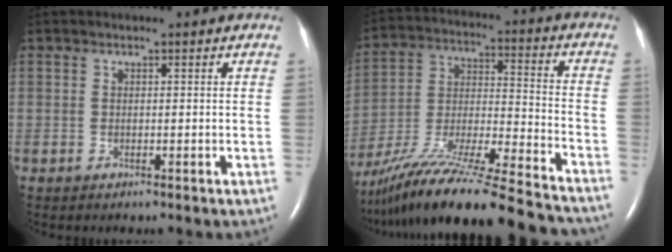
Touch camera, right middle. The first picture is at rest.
{"total": 31.0, "force": [-26.5, 1.7, 16.1], "torque": [-0.267, -0.059, -0.421]}